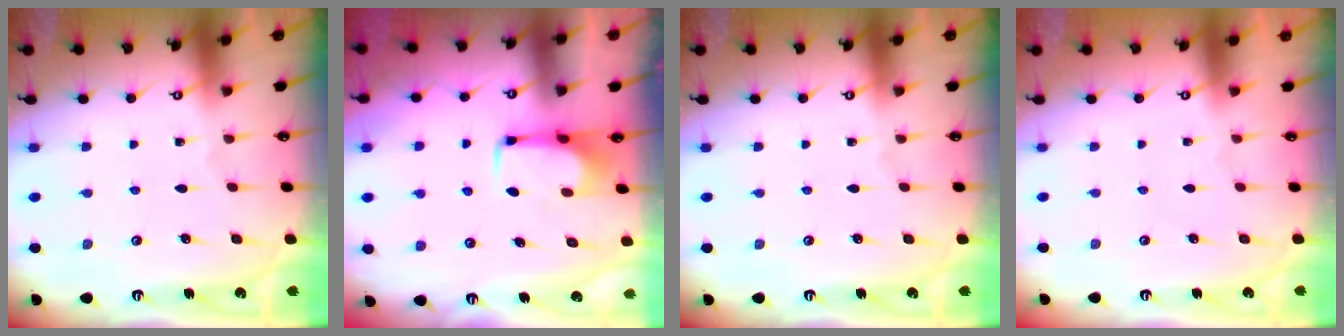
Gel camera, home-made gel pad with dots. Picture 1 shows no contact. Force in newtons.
{"total": 1.6, "press": 1.6, "slide": 0.5}
{"total": 0.0}
{"total": 1.5, "press": 1.4, "slide": 0.6}